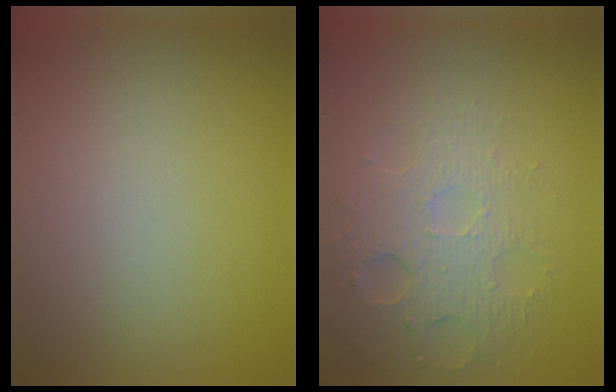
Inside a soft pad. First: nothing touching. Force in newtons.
{"total": 3.6, "press": 3.2, "slide": 1.5}